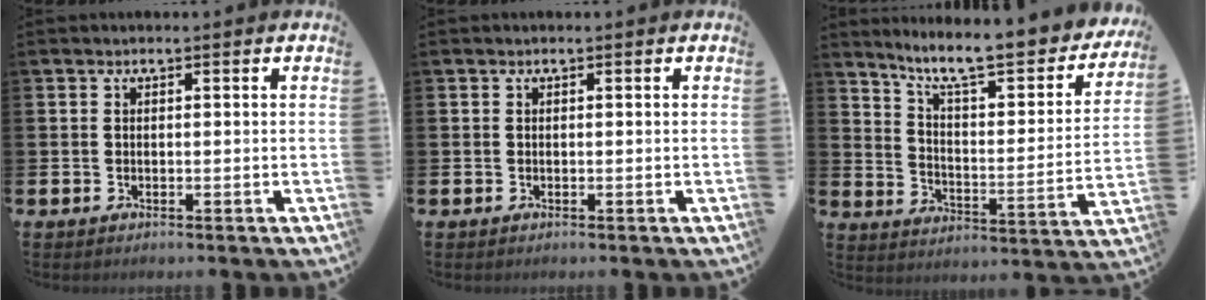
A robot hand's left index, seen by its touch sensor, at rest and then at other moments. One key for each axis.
{"total": 0.0}
{"total": 9.7, "fx": 8.4, "fy": 1.8, "fz": 4.6, "tx": -0.105, "ty": -0.065, "tz": 0.136}